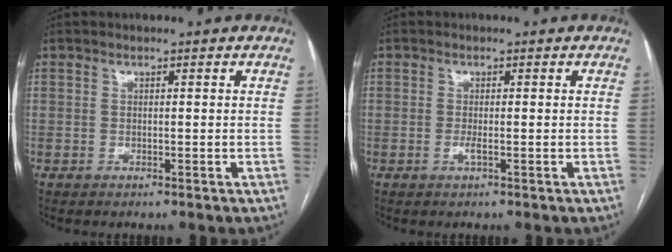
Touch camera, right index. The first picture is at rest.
{"total": 1.0, "force": [-0.4, 0.0, 0.9], "torque": [-0.021, -0.002, -0.008]}